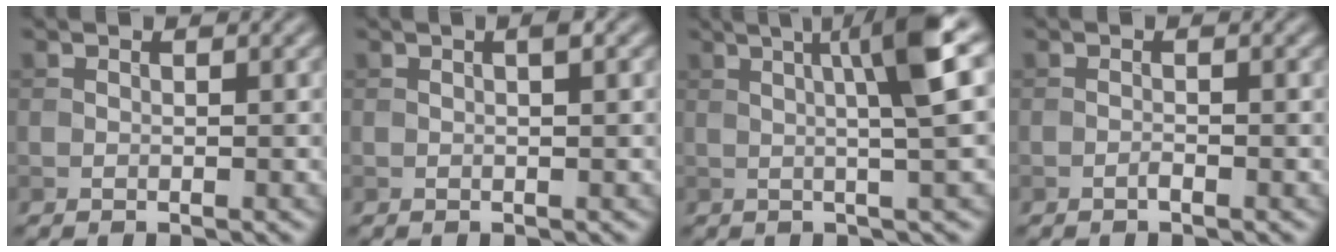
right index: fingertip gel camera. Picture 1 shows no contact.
{"total": 1.0, "force": [0.2, 0.1, 0.9], "torque": [-0.017, 0.005, 0.004]}
{"total": 6.9, "force": [1.5, 0.9, 6.7], "torque": [-0.089, 0.018, 0.023]}
{"total": 0.6, "force": [-0.5, 0.1, 0.4], "torque": [-0.008, 0.002, -0.010]}